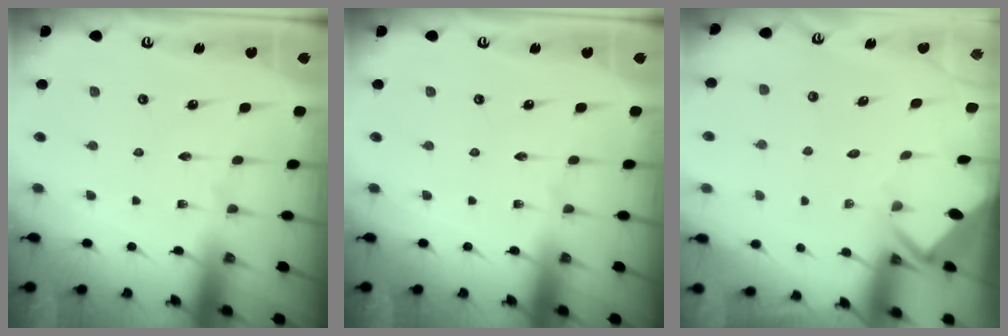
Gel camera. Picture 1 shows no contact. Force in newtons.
{"total": 0.0}
{"total": 3.6, "press": 3.6, "slide": 0.2}